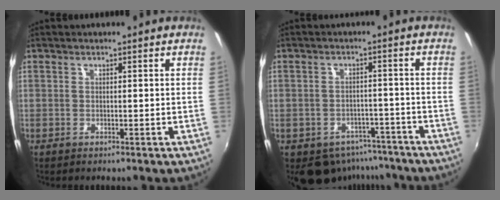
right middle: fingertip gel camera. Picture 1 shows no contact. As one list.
[{"total": 9.5, "force": [-6.6, 6.2, 2.8], "torque": [-0.063, 0.011, -0.070]}]